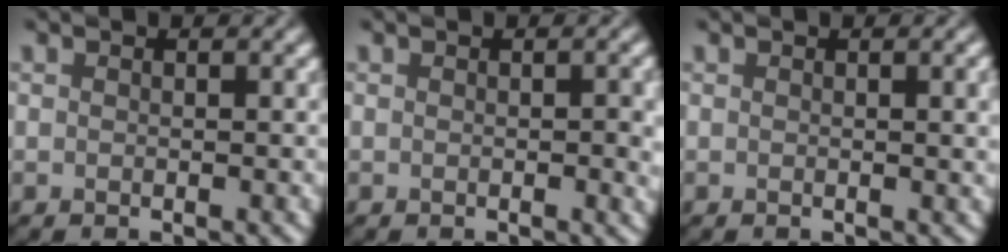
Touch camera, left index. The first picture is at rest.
{"total": 1.6, "force": [-0.1, 0.3, 1.5], "torque": [-0.018, -0.004, 0.000]}
{"total": 1.9, "force": [0.3, 0.5, 1.8], "torque": [-0.016, 0.003, 0.002]}